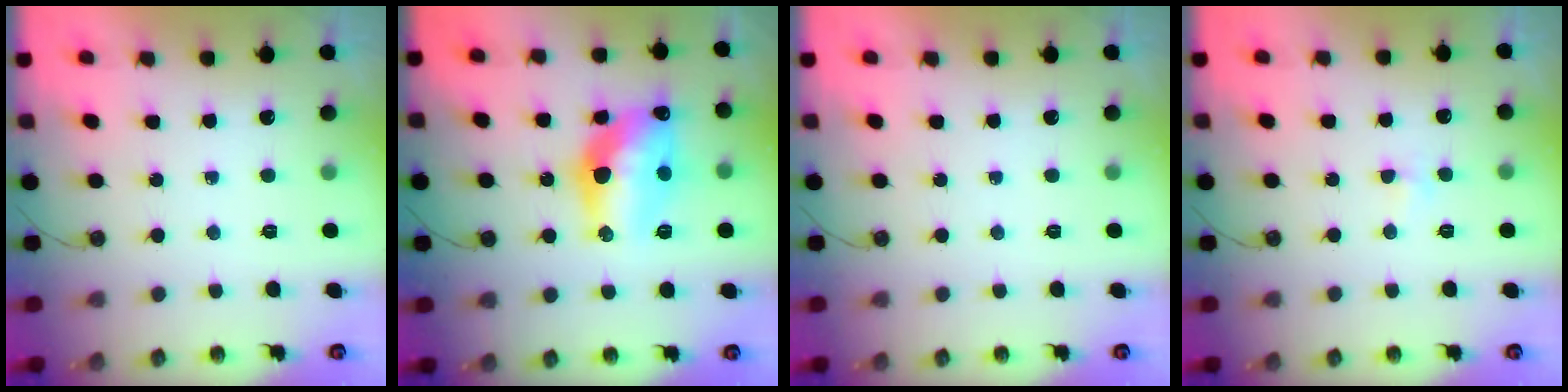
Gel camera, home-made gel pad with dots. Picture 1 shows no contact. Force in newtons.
{"total": 15.1, "press": 15.0, "slide": 0.8}
{"total": 0.0}
{"total": 3.1, "press": 3.0, "slide": 0.5}